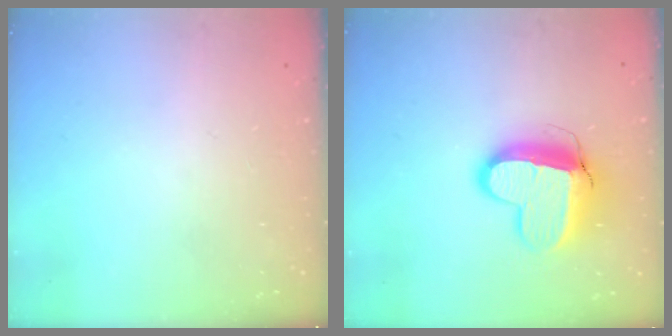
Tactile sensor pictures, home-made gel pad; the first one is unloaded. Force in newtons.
{"total": 13.1, "press": 13.0, "slide": 1.3}